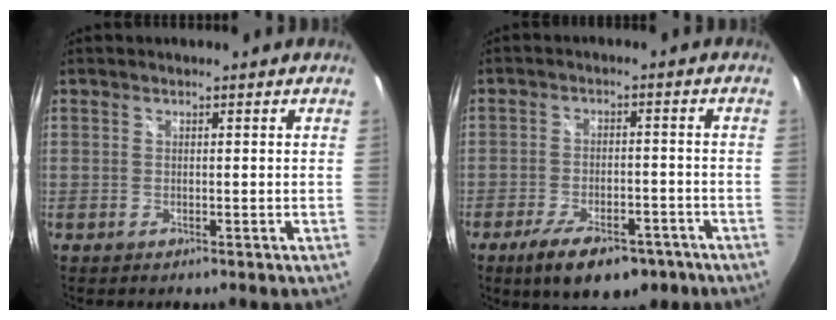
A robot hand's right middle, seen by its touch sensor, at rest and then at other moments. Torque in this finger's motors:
{"motor_torque": [1.09, -1.04, 0.17, 0.12]}